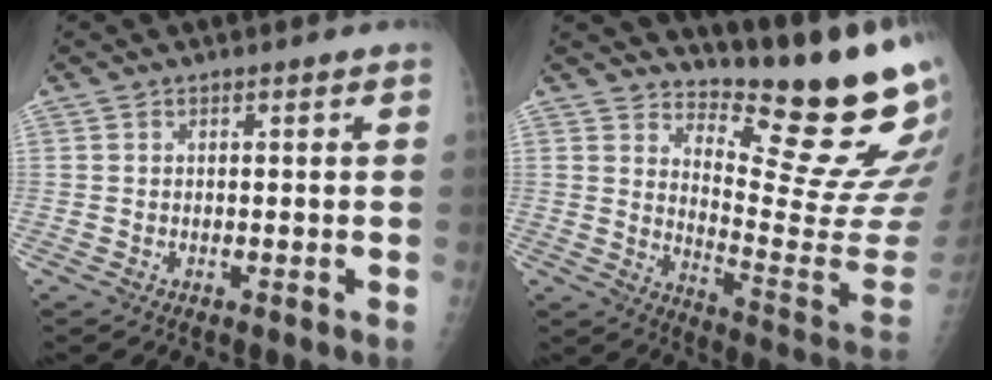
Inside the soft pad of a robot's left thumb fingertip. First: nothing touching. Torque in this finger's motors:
{"motor_torque": [0.43, 0.25, -0.23, -0.48, 0.16]}